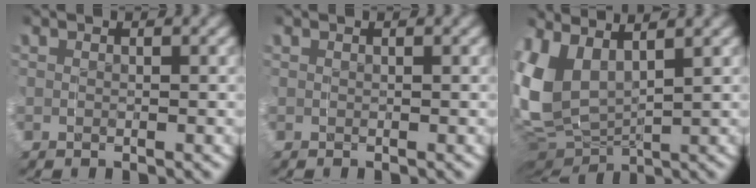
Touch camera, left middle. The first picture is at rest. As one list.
[{"total": 0.0}, {"total": 9.4, "force": [1.1, 7.1, 6.1], "torque": [-0.181, -0.017, 0.025]}]